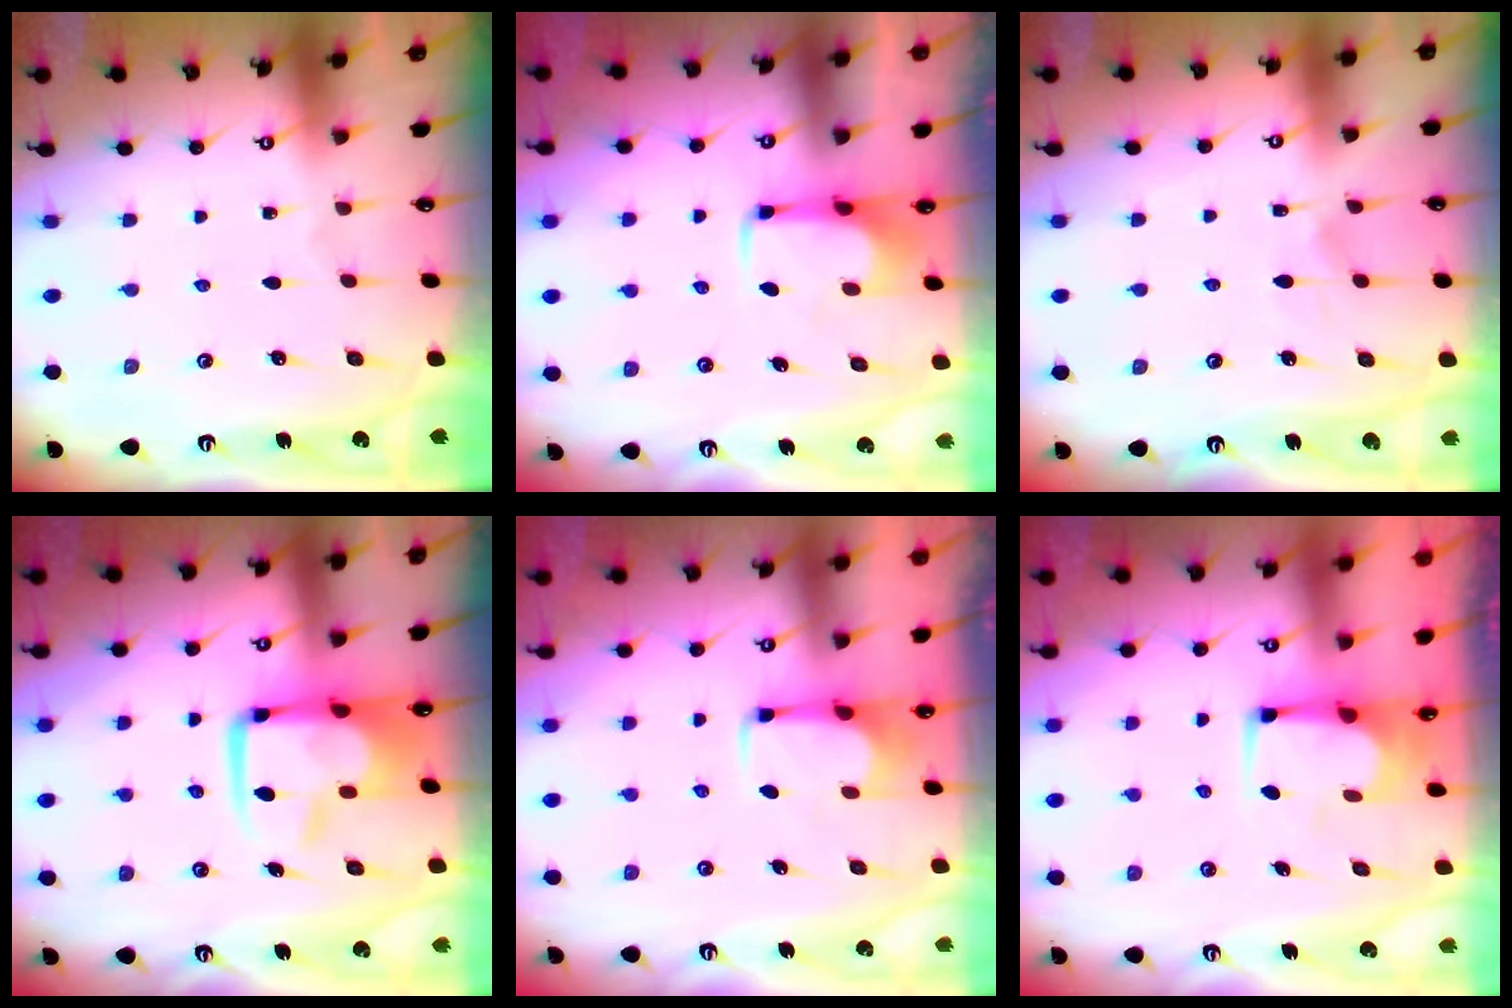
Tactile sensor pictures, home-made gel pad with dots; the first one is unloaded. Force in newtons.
{"total": 2.0, "press": 2.0, "slide": 0.4}
{"total": 4.3, "press": 4.3, "slide": 0.5}
{"total": 11.4, "press": 11.2, "slide": 2.1}
{"total": 2.8, "press": 2.8, "slide": 0.5}
{"total": 2.4, "press": 2.4, "slide": 0.2}